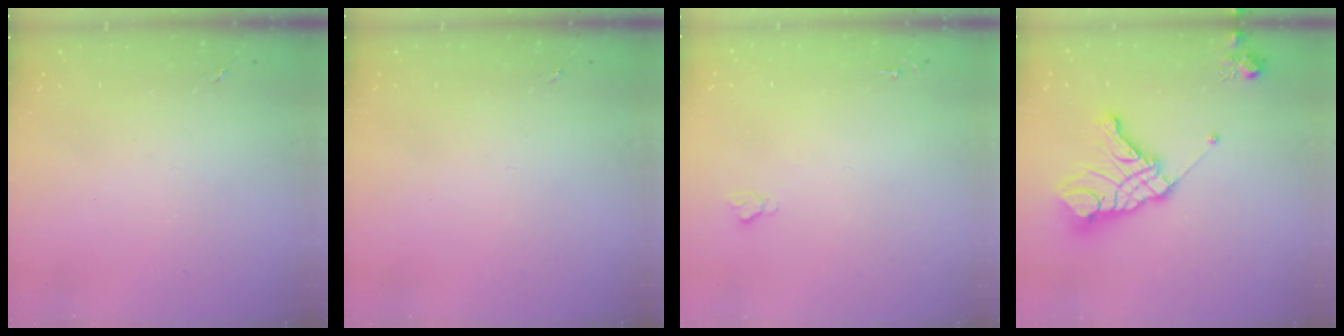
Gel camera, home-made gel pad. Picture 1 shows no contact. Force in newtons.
{"total": 0.0}
{"total": 2.6, "press": 2.5, "slide": 0.3}
{"total": 17.5, "press": 17.4, "slide": 2.0}